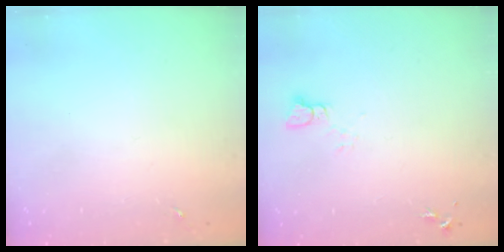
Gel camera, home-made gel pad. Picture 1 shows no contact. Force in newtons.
{"total": 2.2, "press": 2.2, "slide": 0.2}